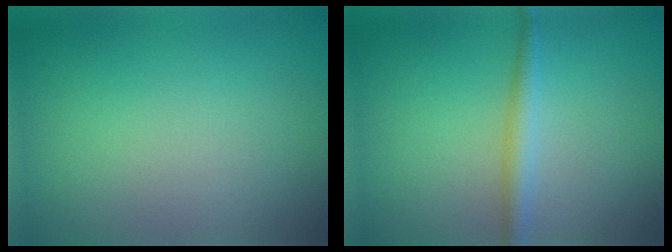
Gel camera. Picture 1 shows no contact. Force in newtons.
{"total": 2.2, "press": 2.2, "slide": 0.1}